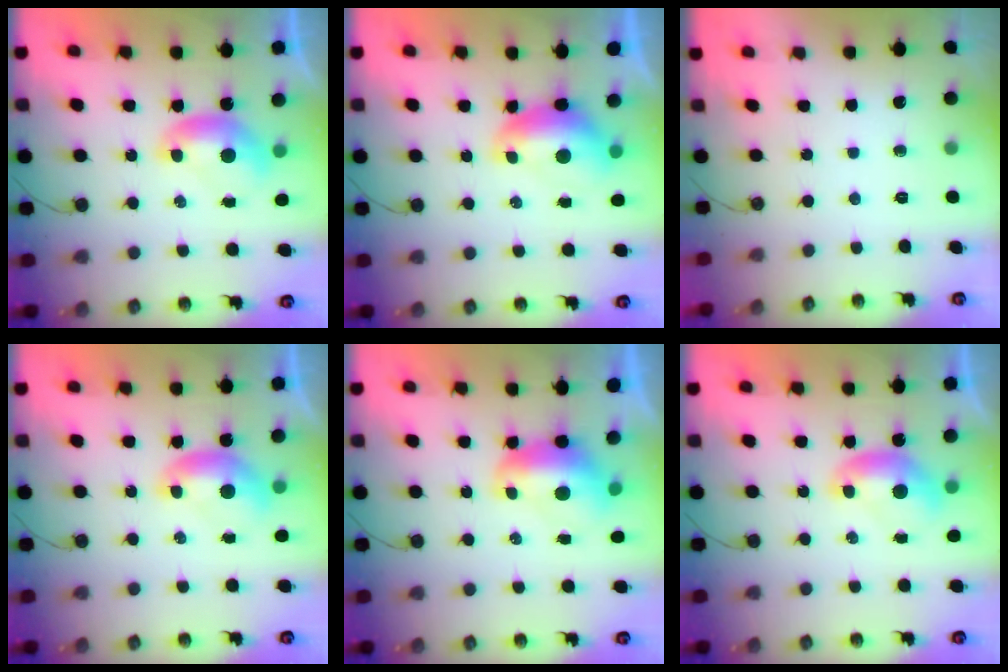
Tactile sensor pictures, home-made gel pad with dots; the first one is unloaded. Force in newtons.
{"total": 1.1, "press": 1.0, "slide": 0.4}
{"total": 0.0}
{"total": 0.0}
{"total": 1.8, "press": 1.6, "slide": 0.8}
{"total": 0.0}